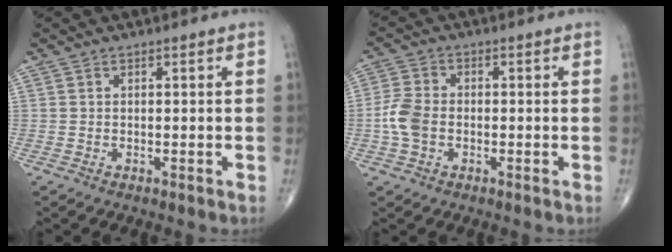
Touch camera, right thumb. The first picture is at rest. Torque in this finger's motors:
{"motor_torque": [-0.12, 0.24, 0.56, -0.01, 0.01]}